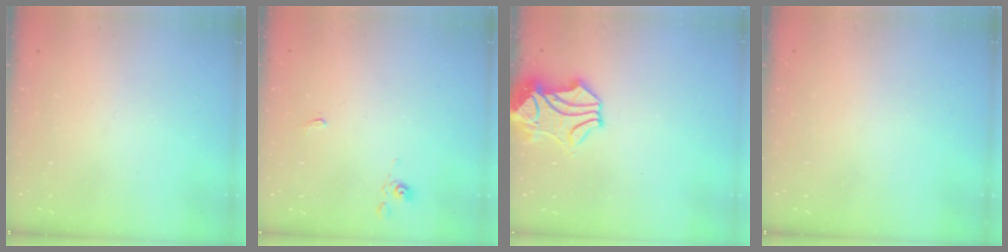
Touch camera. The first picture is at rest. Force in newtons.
{"total": 2.6, "press": 2.6, "slide": 0.5}
{"total": 2.4, "press": 2.1, "slide": 1.2}
{"total": 0.0}